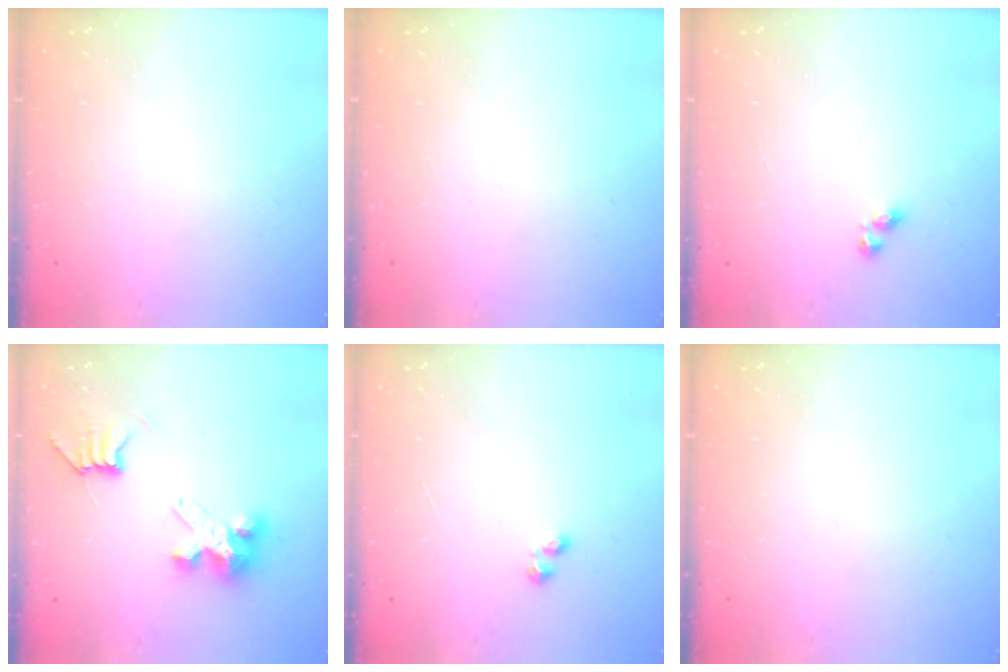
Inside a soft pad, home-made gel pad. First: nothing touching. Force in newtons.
{"total": 0.0}
{"total": 3.0, "press": 3.0, "slide": 0.5}
{"total": 7.7, "press": 7.7, "slide": 0.1}
{"total": 1.9, "press": 1.8, "slide": 0.5}
{"total": 0.0}